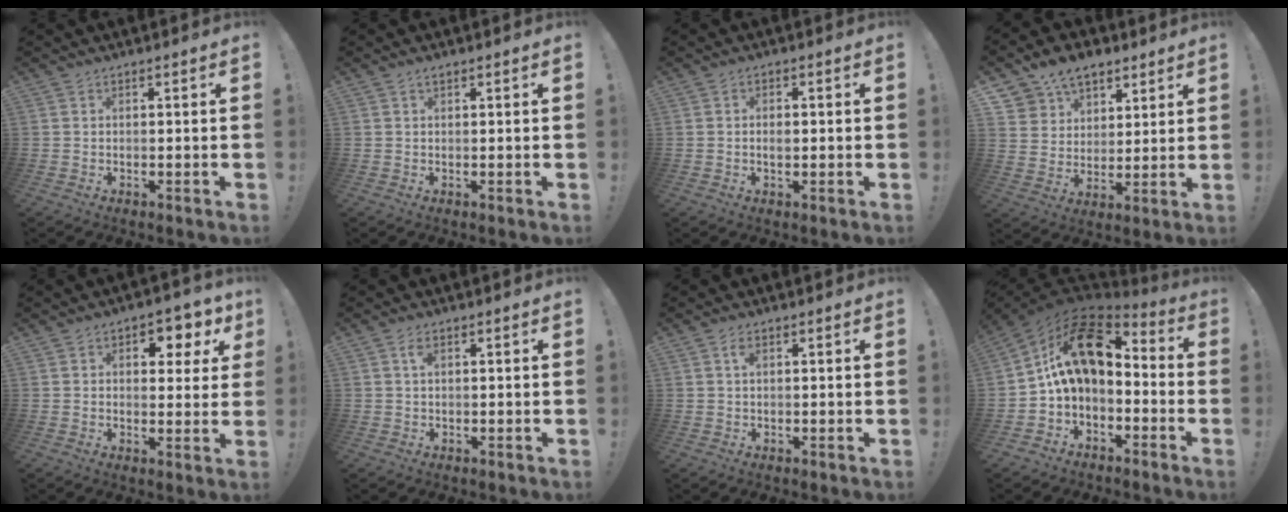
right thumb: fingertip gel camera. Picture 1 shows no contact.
{"total": 0.9, "force": [0.6, 0.3, 0.5], "torque": [-0.009, 0.000, 0.011]}
{"total": 1.8, "force": [0.0, 1.3, 1.3], "torque": [-0.009, 0.000, -0.004]}
{"total": 10.7, "force": [7.3, 7.4, 2.4], "torque": [-0.044, -0.052, 0.145]}
{"total": 6.9, "force": [3.0, 4.6, 4.2], "torque": [-0.032, -0.022, 0.047]}
{"total": 2.3, "force": [0.8, 1.9, 1.1], "torque": [0.000, -0.005, 0.010]}
{"total": 1.9, "force": [0.8, 1.5, 1.0], "torque": [-0.006, -0.002, 0.011]}
{"total": 17.2, "force": [4.1, 10.6, 12.9], "torque": [-0.218, -0.006, 0.078]}